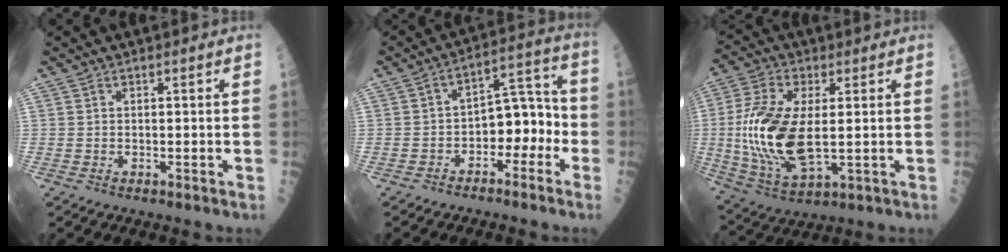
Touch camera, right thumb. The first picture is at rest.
{"total": 9.4, "force": [-3.5, 5.9, 6.4], "torque": [-0.050, 0.056, -0.058]}
{"total": 17.6, "force": [0.1, 8.0, 15.6], "torque": [-0.333, -0.011, 0.009]}